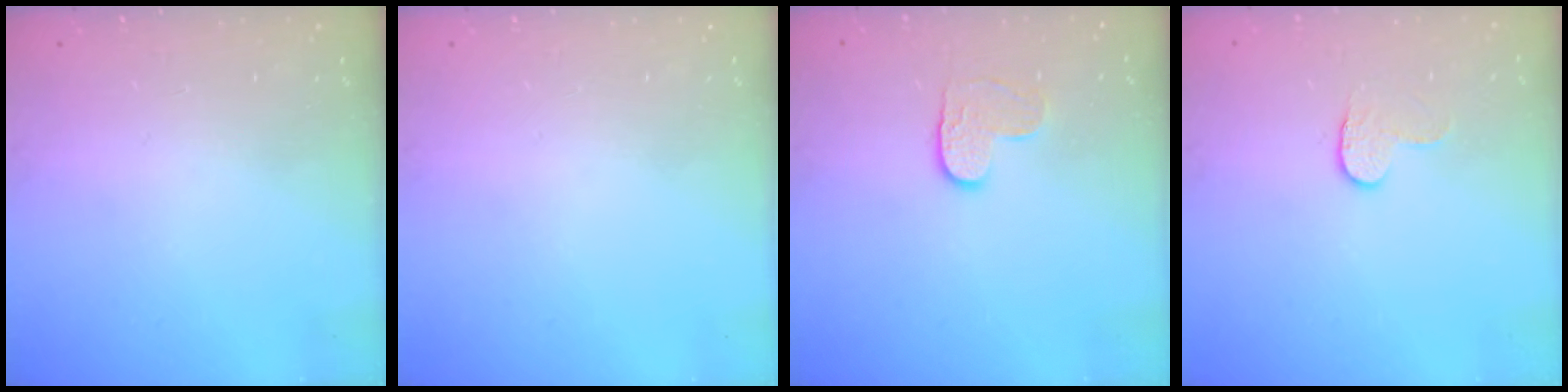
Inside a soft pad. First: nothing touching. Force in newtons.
{"total": 0.0}
{"total": 5.2, "press": 5.2, "slide": 0.2}
{"total": 3.8, "press": 3.8, "slide": 0.4}